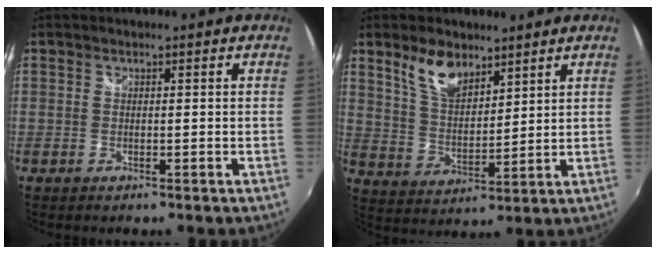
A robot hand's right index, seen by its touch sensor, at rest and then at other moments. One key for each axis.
{"total": 8.9, "fx": 5.9, "fy": 4.3, "fz": 5.0, "tx": -0.092, "ty": 0.010, "tz": 0.116}